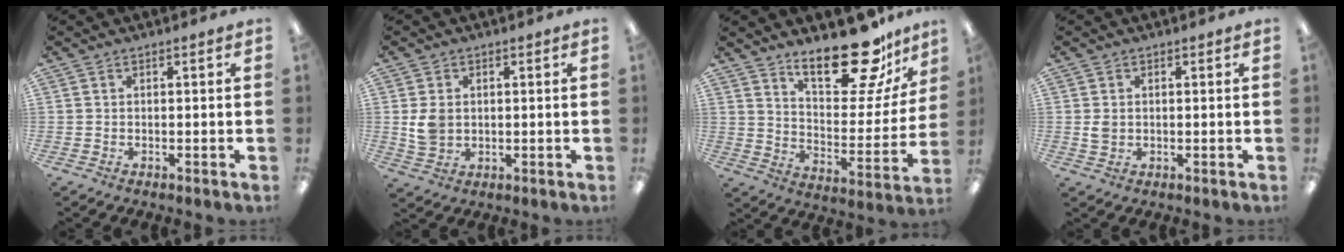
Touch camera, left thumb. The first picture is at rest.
{"total": 5.6, "force": [0.7, 4.6, 3.1], "torque": [-0.050, 0.001, 0.014]}
{"total": 21.8, "force": [16.4, 7.8, 11.9], "torque": [-0.165, -0.116, 0.273]}
{"total": 2.4, "force": [0.2, 2.1, 1.1], "torque": [-0.014, 0.001, 0.001]}